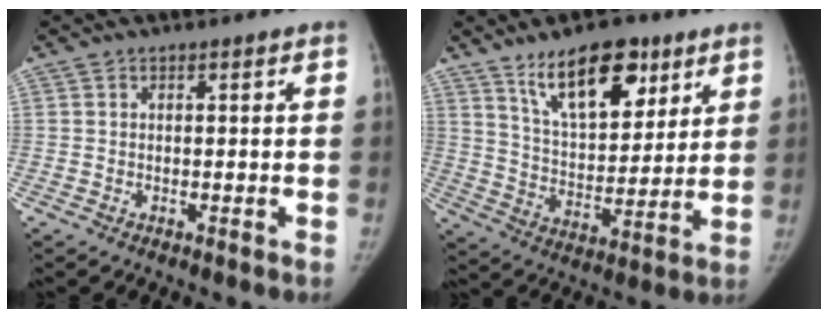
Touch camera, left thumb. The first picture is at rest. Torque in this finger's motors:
{"motor_torque": [0.36, 0.16, 1.05, -0.87, 0.09]}